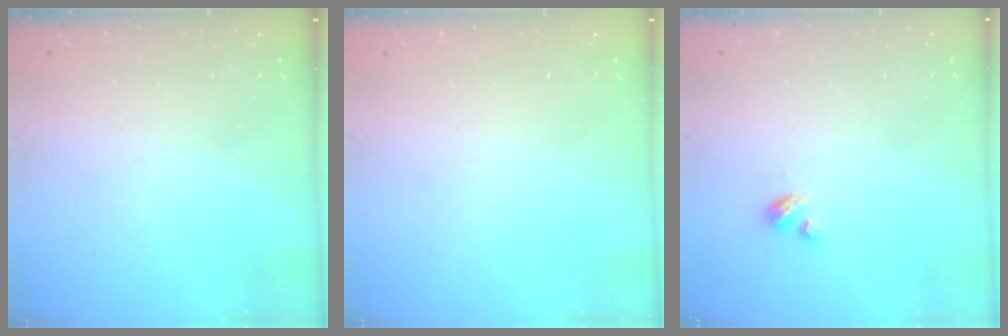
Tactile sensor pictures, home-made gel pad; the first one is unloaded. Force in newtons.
{"total": 0.0}
{"total": 2.7, "press": 2.7, "slide": 0.3}